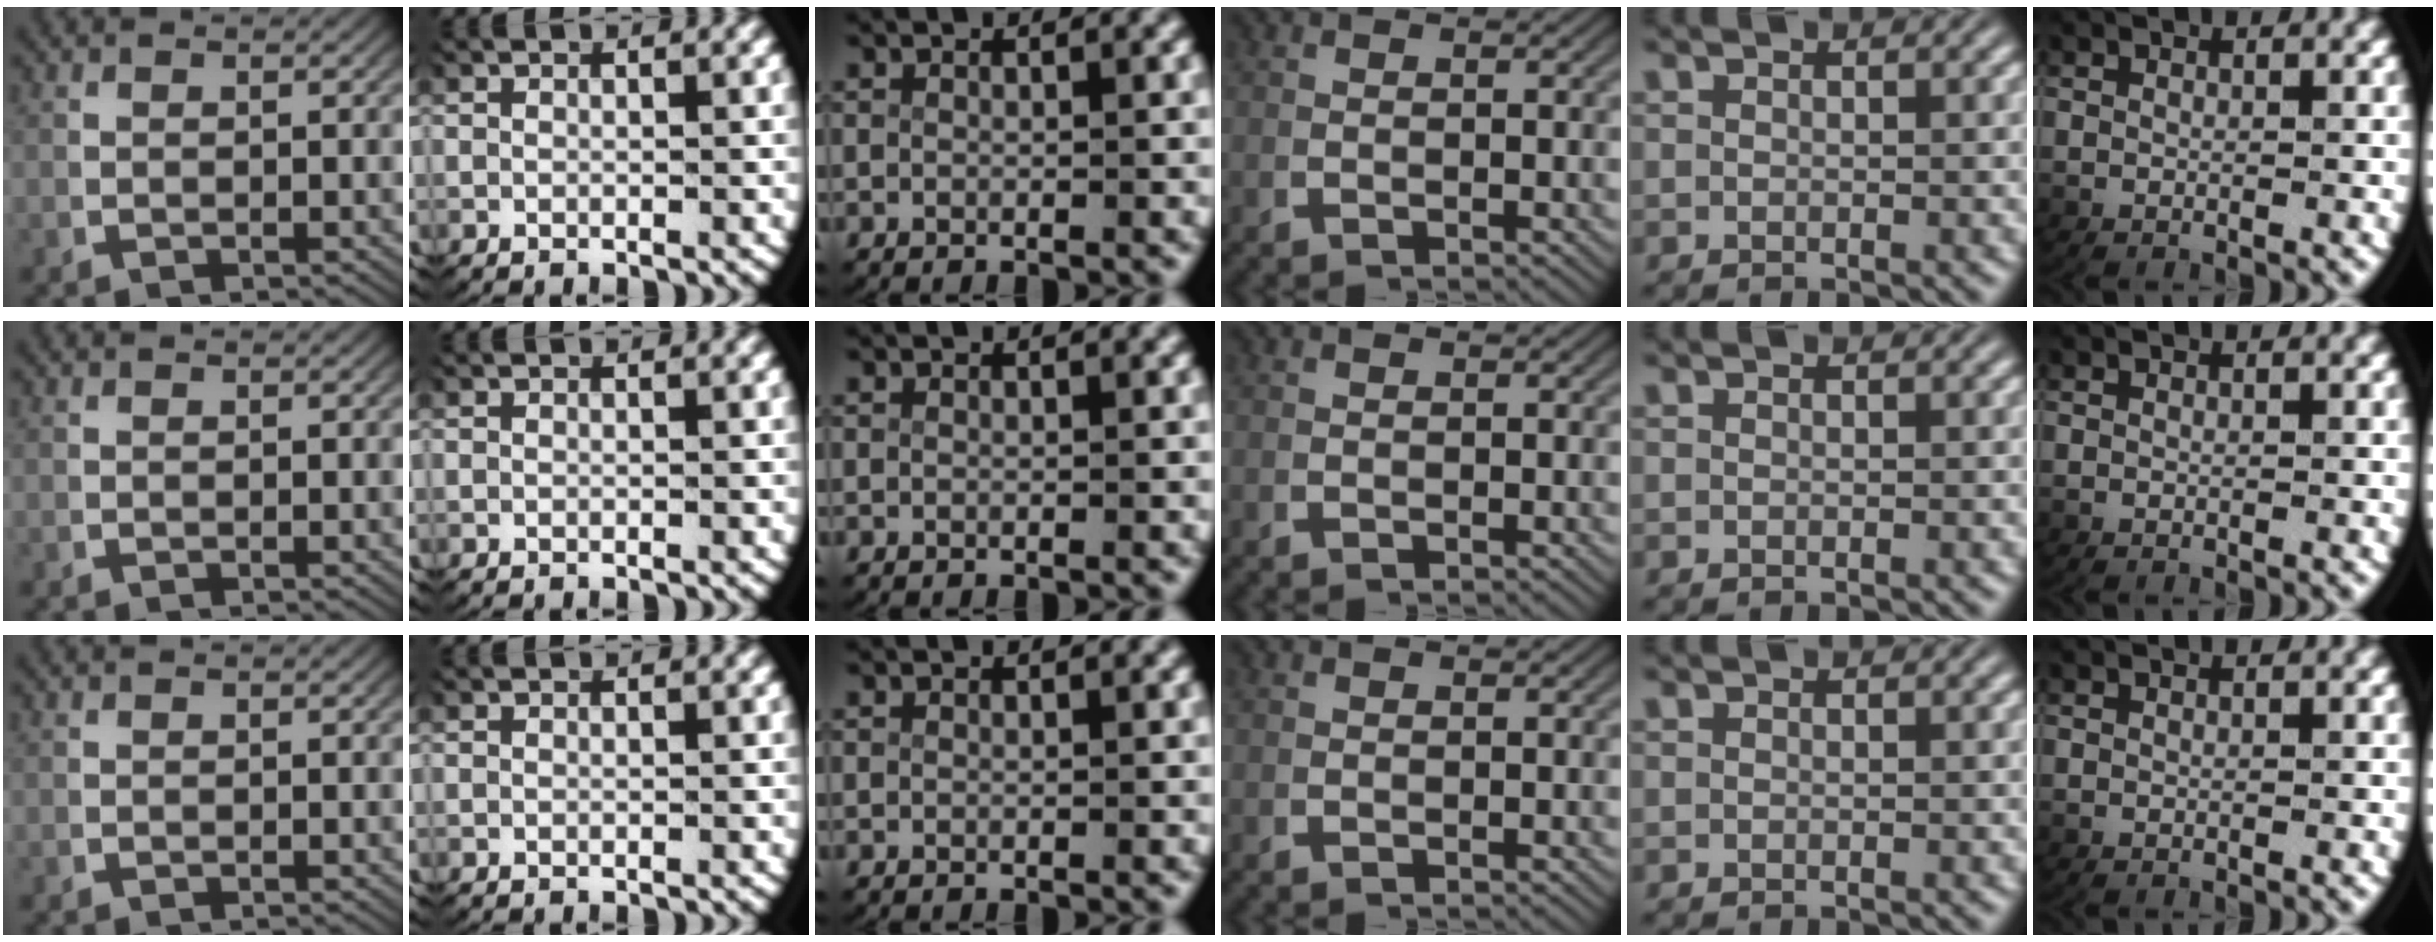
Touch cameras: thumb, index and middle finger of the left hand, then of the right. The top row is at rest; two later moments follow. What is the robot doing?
{"motion": "lift_and_place", "object": "paper"}